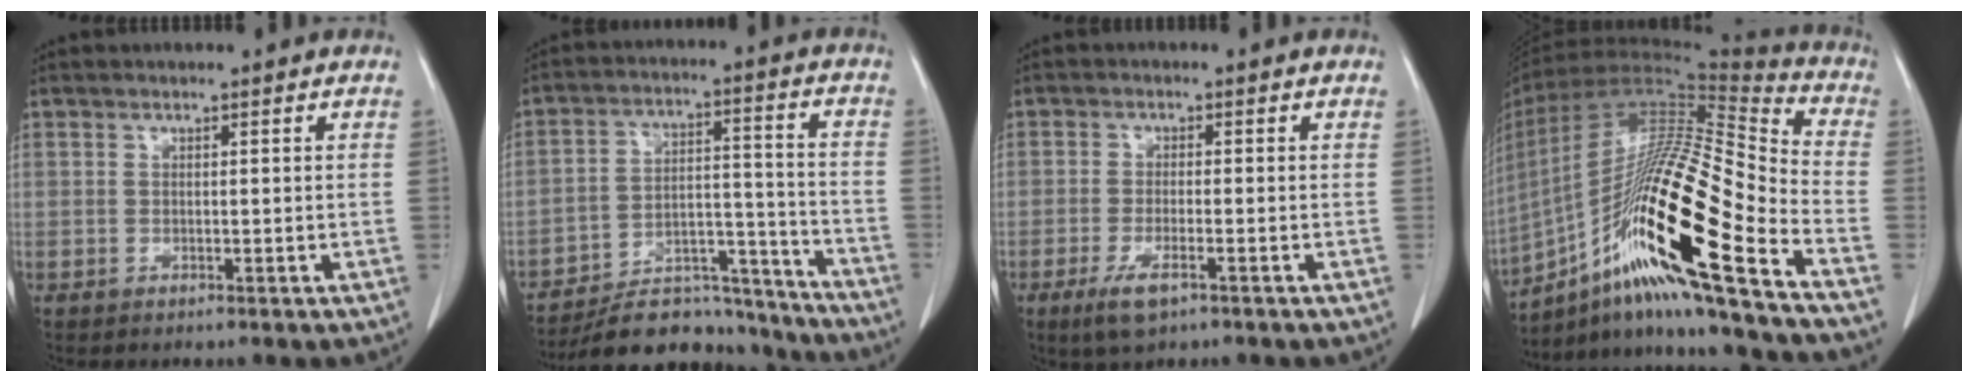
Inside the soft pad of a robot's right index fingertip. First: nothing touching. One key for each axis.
{"total": 15.0, "fx": -14.0, "fy": 4.2, "fz": 3.3, "tx": -0.035, "ty": 0.043, "tz": -0.213}
{"total": 4.4, "fx": -2.5, "fy": 1.0, "fz": 3.4, "tx": -0.072, "ty": -0.007, "tz": -0.044}
{"total": 27.1, "fx": -13.7, "fy": 1.5, "fz": 23.3, "tx": -0.435, "ty": -0.026, "tz": -0.251}